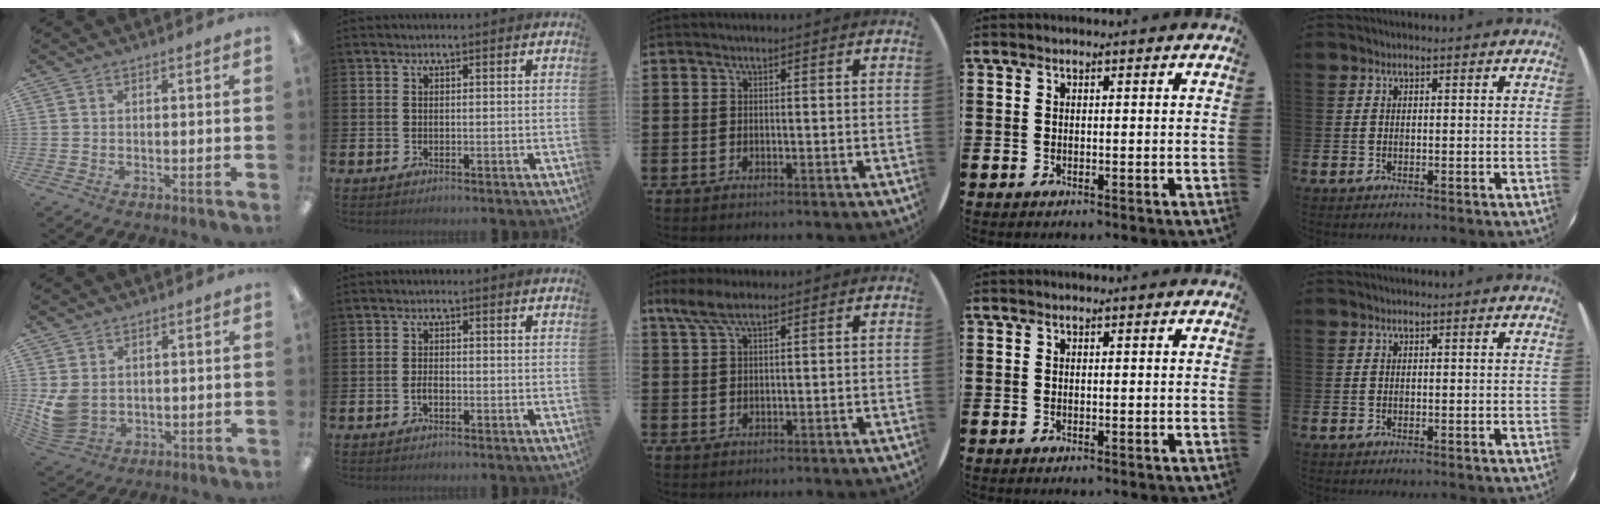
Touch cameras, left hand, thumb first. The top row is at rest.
{"thumb": {"total": 6.8, "force": [1.3, 5.6, 3.8], "torque": [-0.090, -0.005, 0.027]}, "index": {"total": 1.3, "force": [-0.5, 0.7, 1.0], "torque": [-0.013, -0.001, -0.012]}, "middle": {"total": 4.3, "force": [2.9, 1.4, 2.8], "torque": [-0.062, 0.005, 0.054]}}